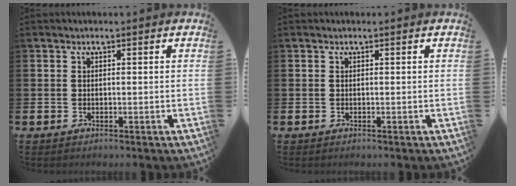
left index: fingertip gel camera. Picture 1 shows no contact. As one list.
[{"total": 0.0}]